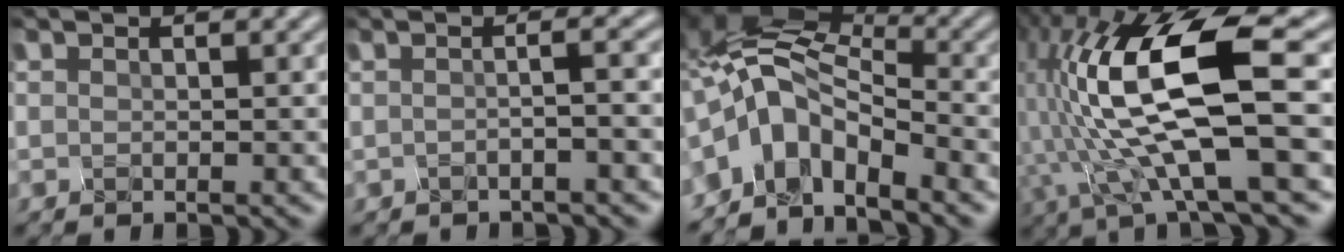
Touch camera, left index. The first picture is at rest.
{"total": 4.0, "force": [-0.1, 1.8, 3.6], "torque": [-0.020, 0.022, -0.040]}
{"total": 6.8, "force": [-3.7, 3.7, 4.4], "torque": [-0.062, 0.015, -0.091]}
{"total": 13.3, "force": [-0.6, 4.1, 12.6], "torque": [-0.251, 0.003, -0.016]}